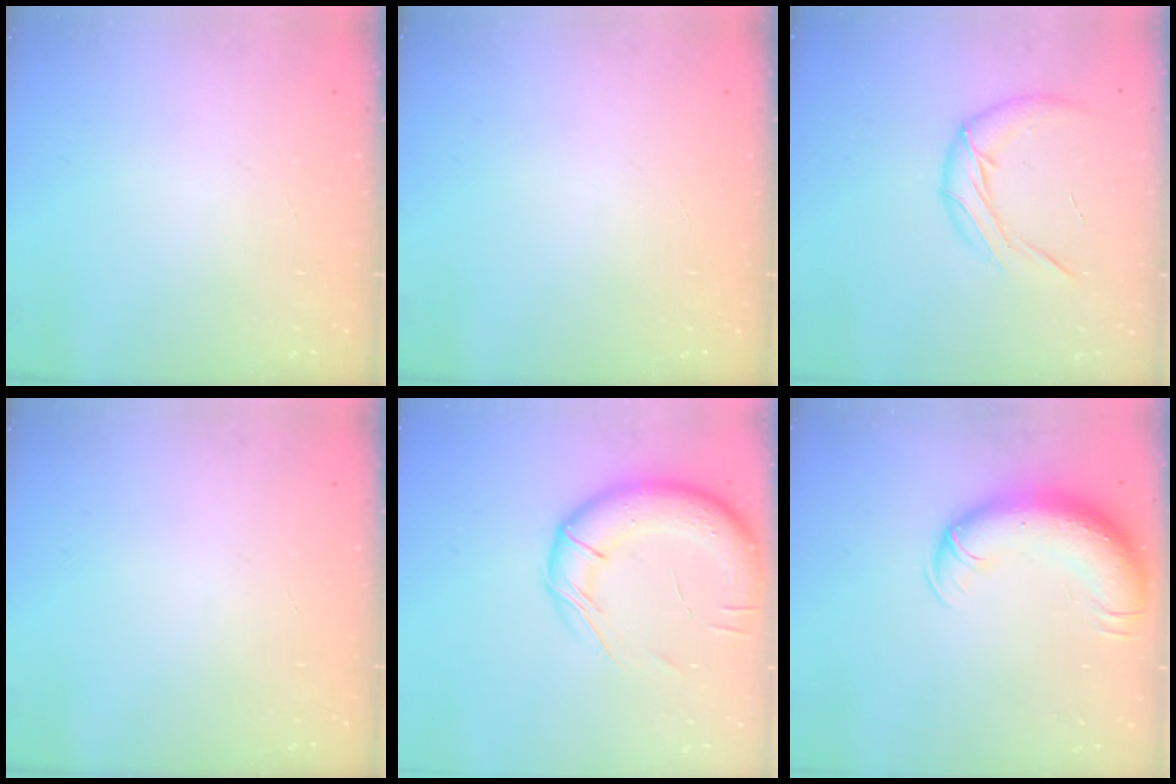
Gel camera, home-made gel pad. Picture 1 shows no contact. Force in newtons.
{"total": 0.0}
{"total": 11.2, "press": 10.9, "slide": 2.4}
{"total": 0.0}
{"total": 15.7, "press": 15.3, "slide": 3.2}
{"total": 13.1, "press": 12.7, "slide": 3.2}